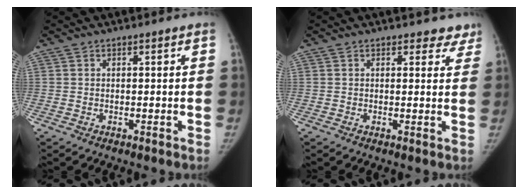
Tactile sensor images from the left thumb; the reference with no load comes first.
{"total": 4.1, "force": [3.5, 2.1, 0.3], "torque": [0.038, -0.018, 0.022]}